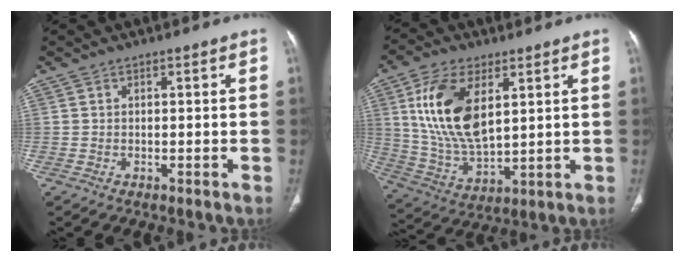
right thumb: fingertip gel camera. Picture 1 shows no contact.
{"total": 16.5, "force": [5.2, 8.6, 13.1], "torque": [-0.249, -0.020, 0.110]}